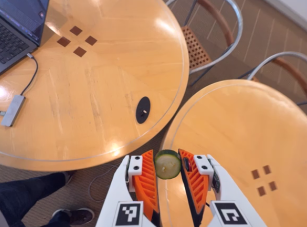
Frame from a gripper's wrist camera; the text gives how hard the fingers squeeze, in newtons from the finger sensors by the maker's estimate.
{"total": 8.3, "left": 8.5, "right": 8.1}